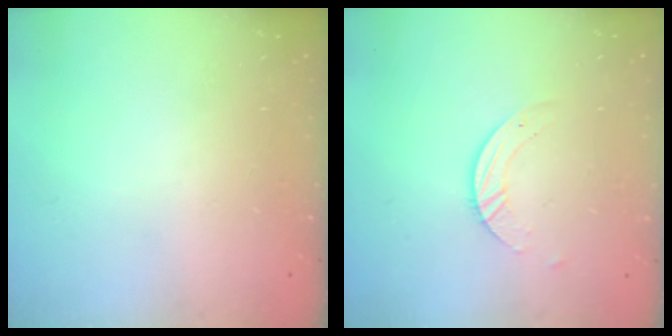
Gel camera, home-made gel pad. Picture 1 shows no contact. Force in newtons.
{"total": 3.1, "press": 3.1, "slide": 0.2}